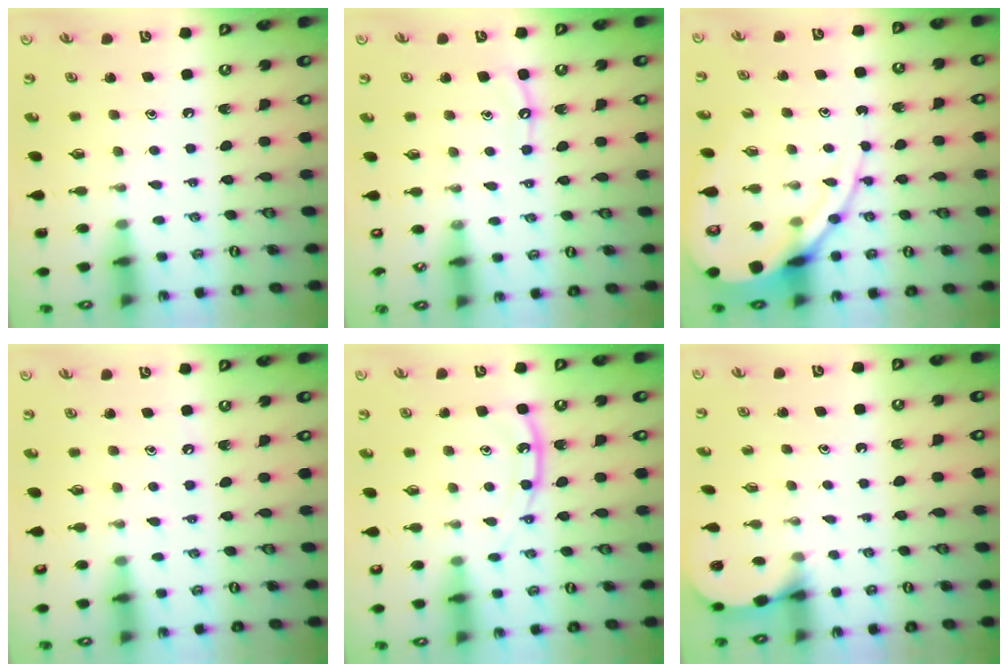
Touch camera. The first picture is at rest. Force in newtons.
{"total": 5.6, "press": 5.6, "slide": 0.7}
{"total": 11.3, "press": 11.3, "slide": 1.2}
{"total": 5.0, "press": 5.0, "slide": 0.6}
{"total": 11.7, "press": 11.7, "slide": 0.9}
{"total": 2.3, "press": 2.3, "slide": 0.2}